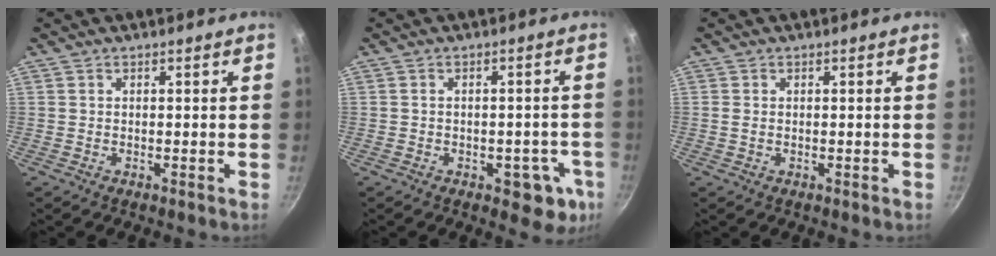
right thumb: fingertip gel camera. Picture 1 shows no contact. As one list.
[{"total": 7.9, "force": [-2.9, 4.5, 5.7], "torque": [-0.028, 0.019, -0.028]}, {"total": 0.9, "force": [0.0, 0.7, 0.6], "torque": [-0.014, 0.001, 0.000]}]